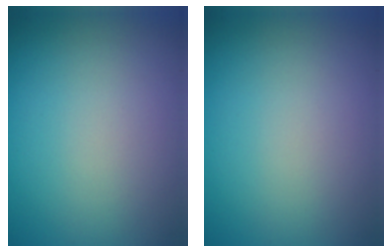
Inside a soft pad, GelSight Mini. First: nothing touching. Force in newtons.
{"total": 0.0}